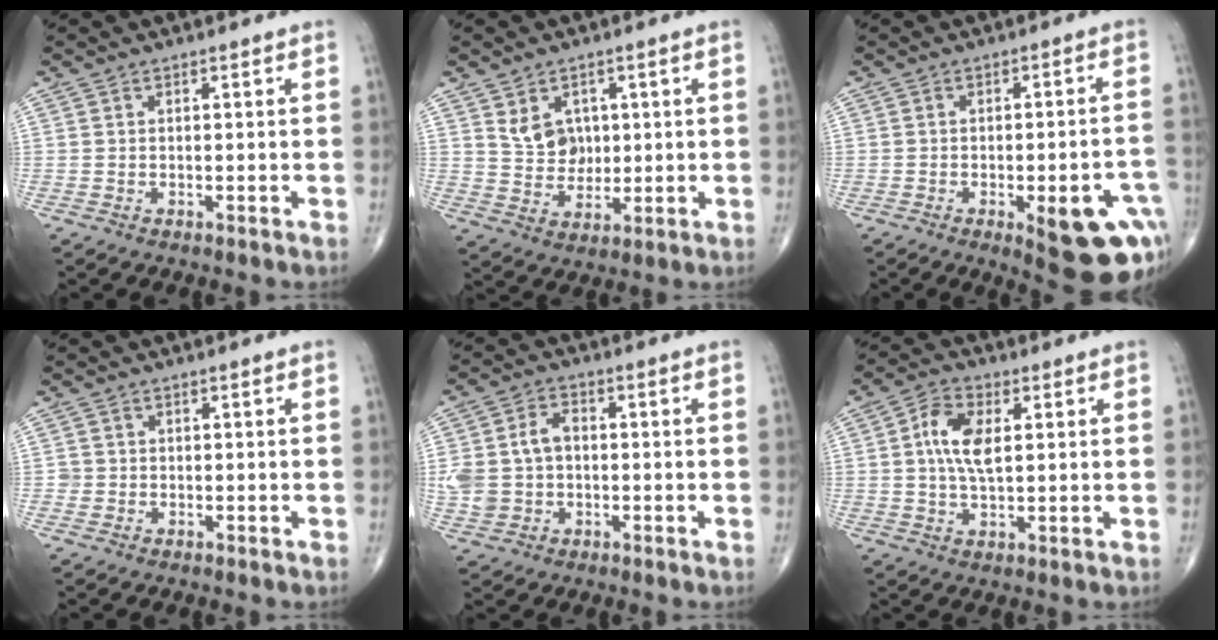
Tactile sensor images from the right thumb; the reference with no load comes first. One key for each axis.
{"total": 6.7, "fx": 2.1, "fy": 5.3, "fz": 3.5, "tx": -0.032, "ty": -0.016, "tz": 0.047}
{"total": 15.7, "fx": -6.1, "fy": 5.4, "fz": 13.4, "tx": -0.109, "ty": 0.026, "tz": -0.059}
{"total": 1.1, "fx": -0.2, "fy": 1.1, "fz": 0.0, "tx": 0.007, "ty": 0.006, "tz": -0.005}
{"total": 9.5, "fx": -0.1, "fy": 7.3, "fz": 6.2, "tx": -0.118, "ty": 0.022, "tz": 0.002}
{"total": 7.9, "fx": 1.4, "fy": 4.0, "fz": 6.6, "tx": -0.131, "ty": 0.003, "tz": 0.022}